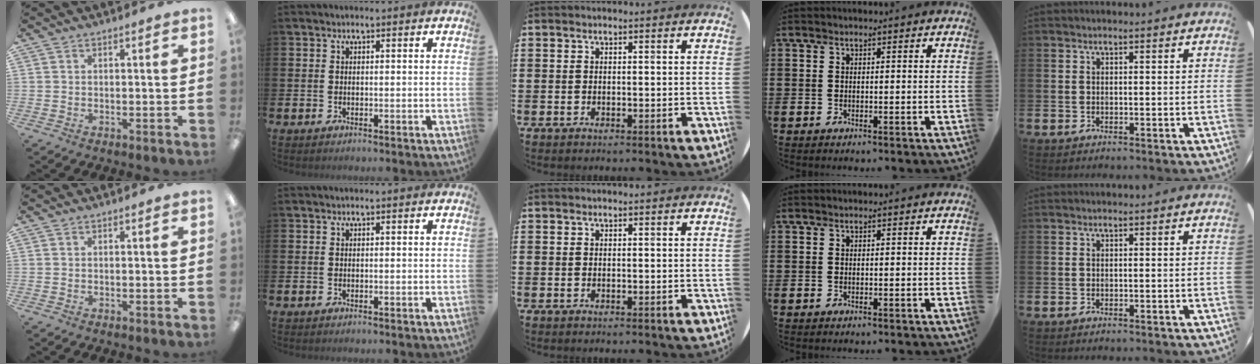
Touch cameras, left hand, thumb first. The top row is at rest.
{}